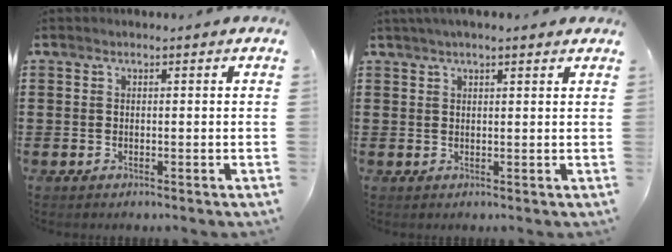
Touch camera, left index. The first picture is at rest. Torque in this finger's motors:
{"motor_torque": [1.47, -0.67, 0.42, -0.02]}